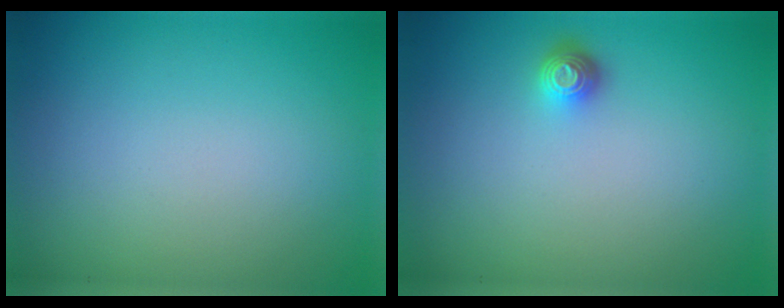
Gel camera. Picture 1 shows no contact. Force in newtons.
{"total": 1.4, "press": 1.1, "slide": 0.9}